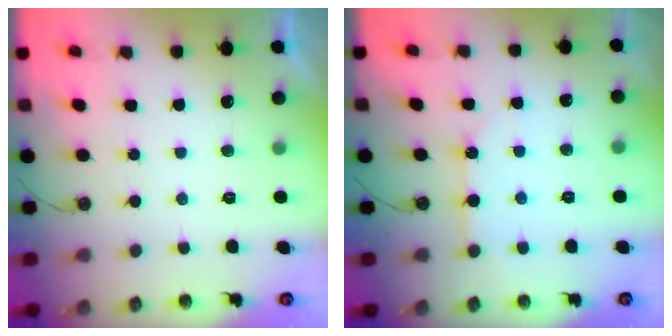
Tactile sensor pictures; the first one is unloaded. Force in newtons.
{"total": 8.0, "press": 8.0, "slide": 0.7}